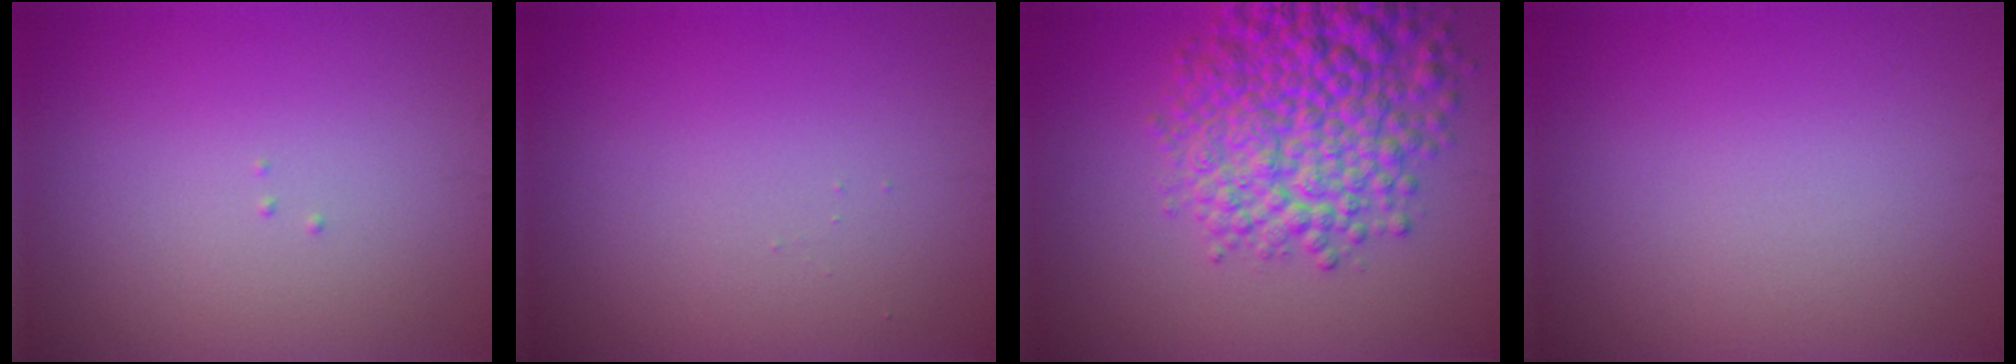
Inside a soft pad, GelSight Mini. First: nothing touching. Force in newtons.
{"total": 0.0}
{"total": 9.2, "press": 9.2, "slide": 0.5}
{"total": 0.0}